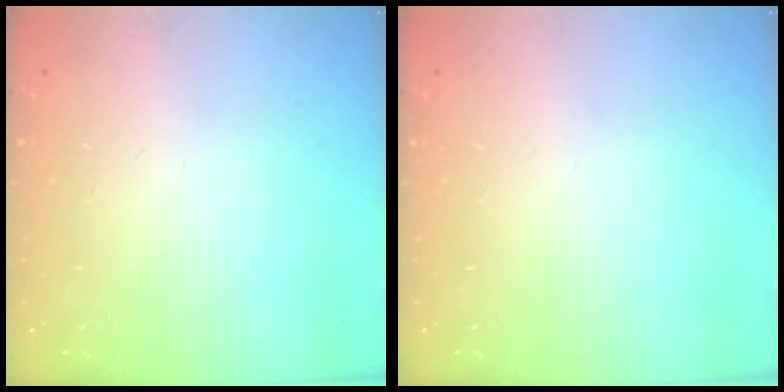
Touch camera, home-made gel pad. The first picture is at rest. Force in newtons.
{"total": 0.0}